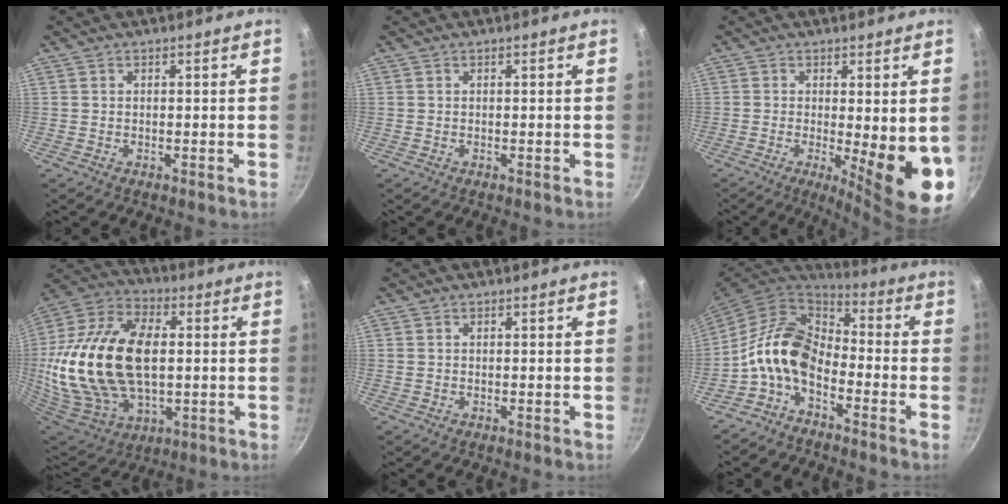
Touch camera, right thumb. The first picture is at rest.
{"total": 0.0}
{"total": 12.4, "force": [-1.5, 3.4, 11.9], "torque": [-0.137, -0.023, -0.010]}
{"total": 30.2, "force": [0.9, 18.5, 23.8], "torque": [-0.472, 0.006, 0.020]}
{"total": 0.0}
{"total": 13.1, "force": [-4.3, 8.4, 9.2], "torque": [-0.160, 0.059, -0.108]}